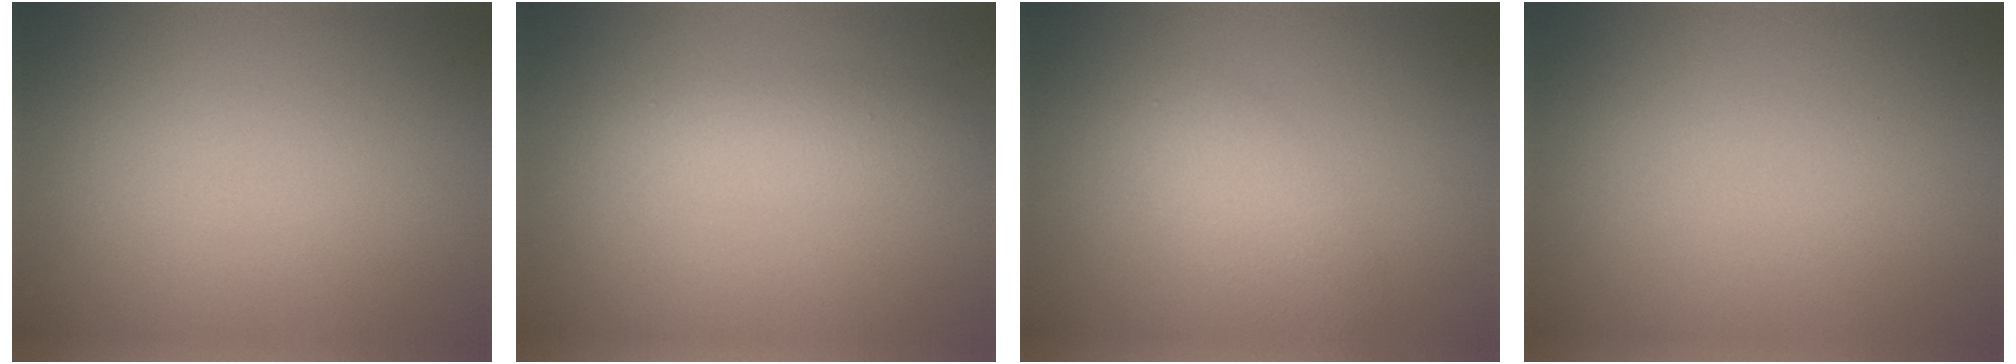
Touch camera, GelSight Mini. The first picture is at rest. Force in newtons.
{"total": 2.4, "press": 2.4, "slide": 0.0}
{"total": 2.8, "press": 2.8, "slide": 0.1}
{"total": 0.0}